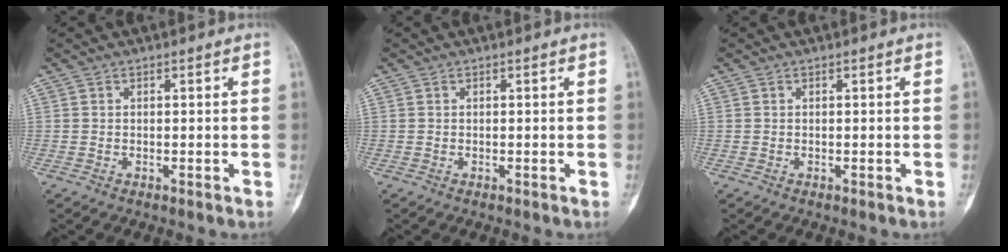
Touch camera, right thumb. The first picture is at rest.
{"total": 0.0}
{"total": 0.0}